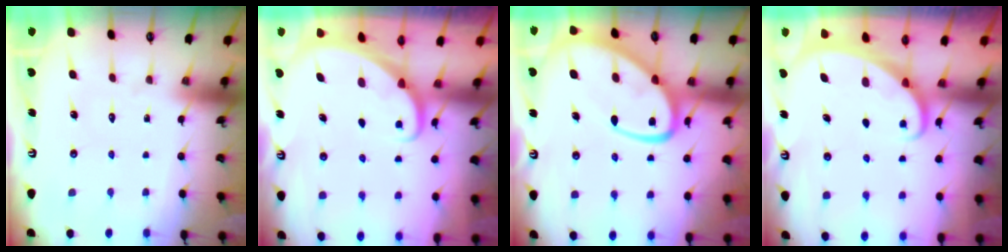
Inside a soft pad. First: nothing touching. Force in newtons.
{"total": 1.6, "press": 1.6, "slide": 0.1}
{"total": 17.0, "press": 16.9, "slide": 1.6}
{"total": 1.7, "press": 1.7, "slide": 0.2}